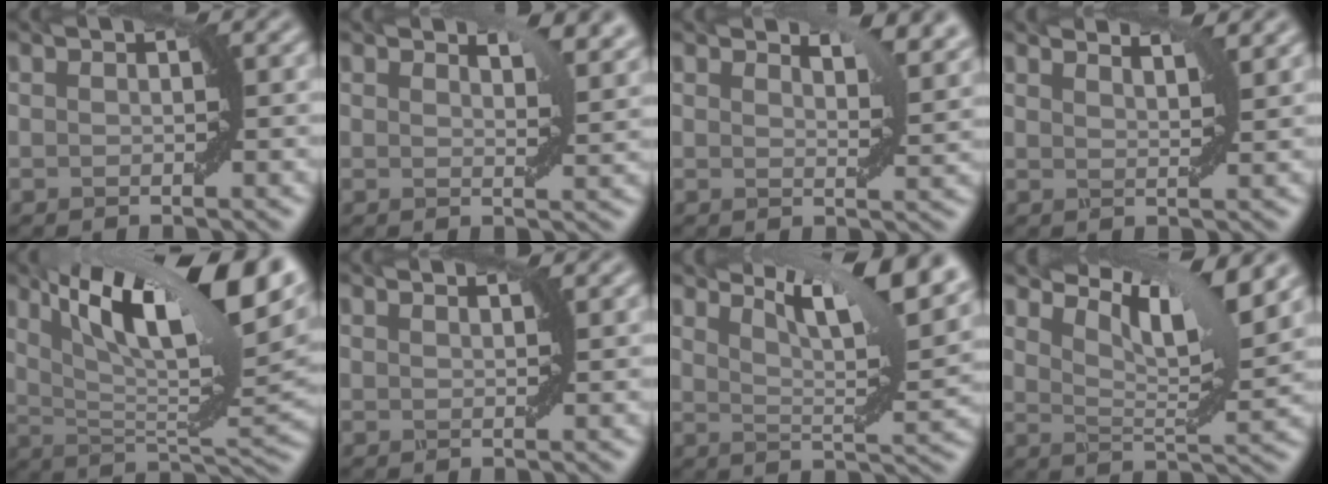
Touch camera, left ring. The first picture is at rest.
{"total": 3.1, "force": [2.6, 0.7, 1.7], "torque": [-0.023, -0.002, 0.039]}
{"total": 3.6, "force": [3.0, 0.8, 1.9], "torque": [-0.028, -0.002, 0.045]}
{"total": 3.7, "force": [3.3, 0.7, 1.5], "torque": [-0.001, 0.007, 0.026]}
{"total": 15.2, "force": [7.0, 4.4, 12.8], "torque": [-0.209, 0.012, 0.119]}
{"total": 1.4, "force": [1.3, 0.2, 0.5], "torque": [-0.001, -0.005, 0.012]}
{"total": 10.0, "force": [7.1, 2.0, 6.7], "torque": [-0.092, 0.013, 0.104]}
{"total": 7.9, "force": [5.9, 1.4, 5.1], "torque": [-0.089, 0.007, 0.100]}